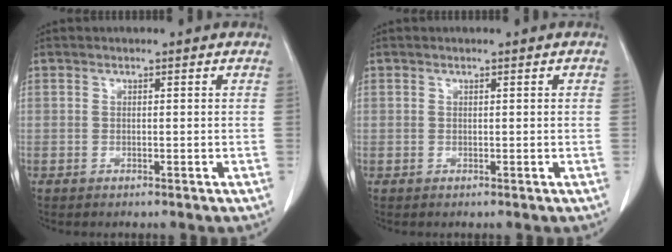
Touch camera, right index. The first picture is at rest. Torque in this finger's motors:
{"motor_torque": [-1.05, 0.51, -0.71, -0.21]}